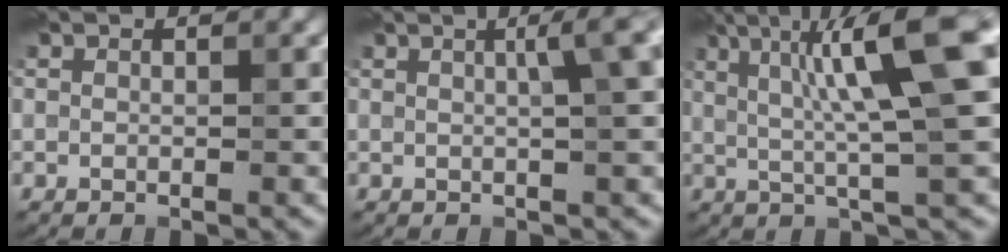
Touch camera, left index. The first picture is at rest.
{"total": 4.5, "force": [1.3, 1.1, 4.1], "torque": [-0.041, 0.019, 0.009]}
{"total": 10.1, "force": [2.5, 1.6, 9.7], "torque": [-0.141, 0.013, 0.039]}